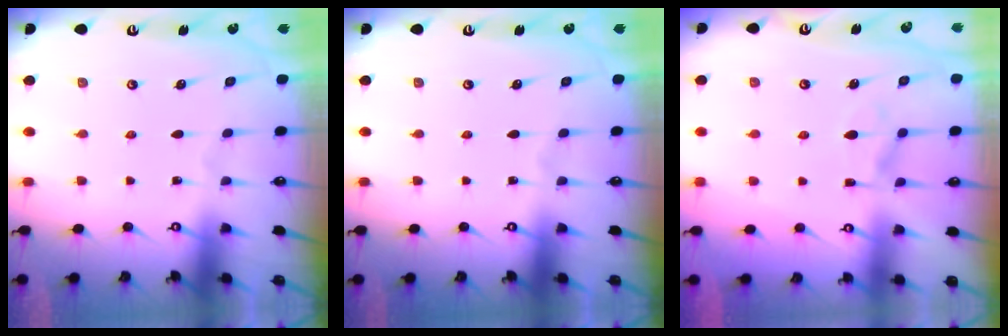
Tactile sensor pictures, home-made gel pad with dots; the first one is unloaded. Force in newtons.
{"total": 0.0}
{"total": 1.4, "press": 0.3, "slide": 1.3}